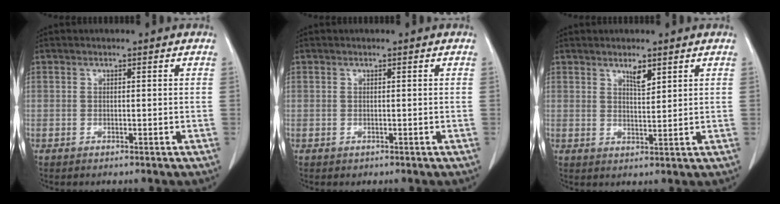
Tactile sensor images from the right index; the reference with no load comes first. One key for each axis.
{"total": 0.0}
{"total": 2.7, "fx": 1.9, "fy": 0.6, "fz": 1.8, "tx": -0.034, "ty": -0.004, "tz": 0.036}